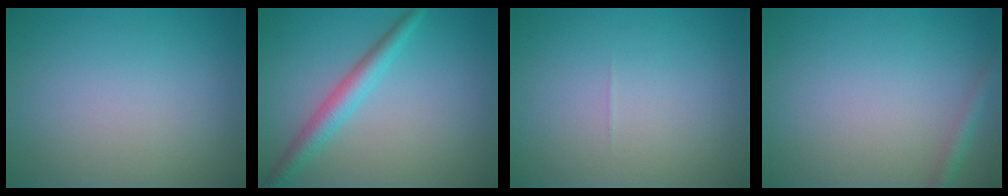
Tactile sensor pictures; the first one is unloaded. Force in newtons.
{"total": 3.0, "press": 3.0, "slide": 0.1}
{"total": 0.0}
{"total": 1.4, "press": 1.4, "slide": 0.1}